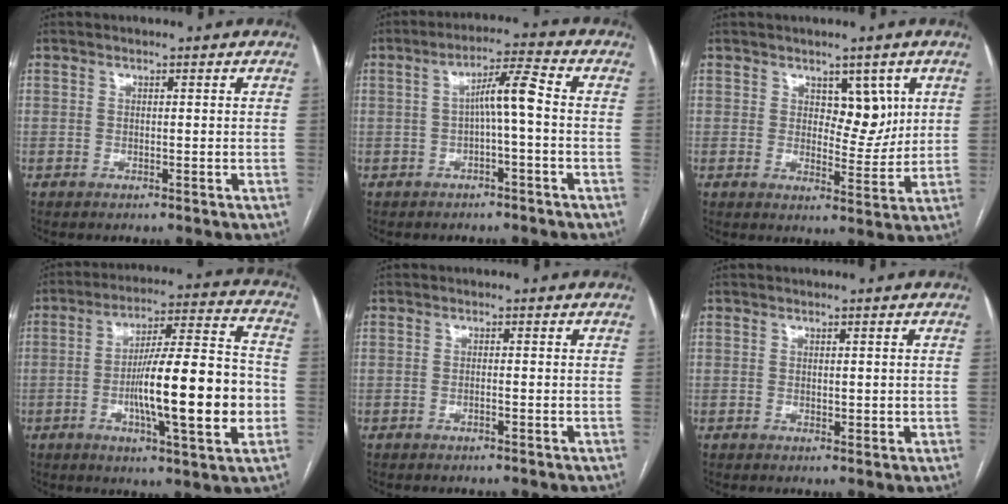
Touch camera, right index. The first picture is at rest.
{"total": 5.5, "force": [-0.4, 0.2, 5.5], "torque": [-0.091, 0.022, -0.004]}
{"total": 5.4, "force": [2.3, 2.9, 3.9], "torque": [-0.046, -0.001, 0.038]}
{"total": 18.2, "force": [-3.4, 2.3, 17.8], "torque": [-0.285, 0.007, -0.052]}
{"total": 0.7, "force": [-0.3, 0.1, 0.7], "torque": [-0.014, 0.000, -0.004]}
{"total": 1.6, "force": [0.2, 1.0, 1.3], "torque": [-0.018, -0.003, 0.005]}